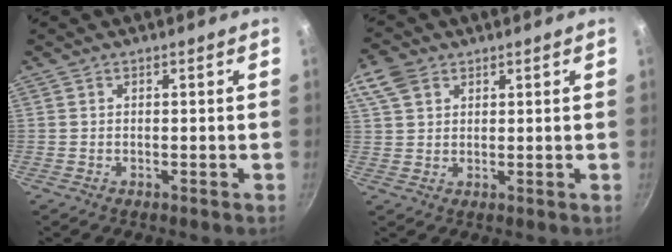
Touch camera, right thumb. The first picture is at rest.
{"total": 6.3, "force": [3.2, 4.4, 3.3], "torque": [-0.056, 0.001, 0.057]}